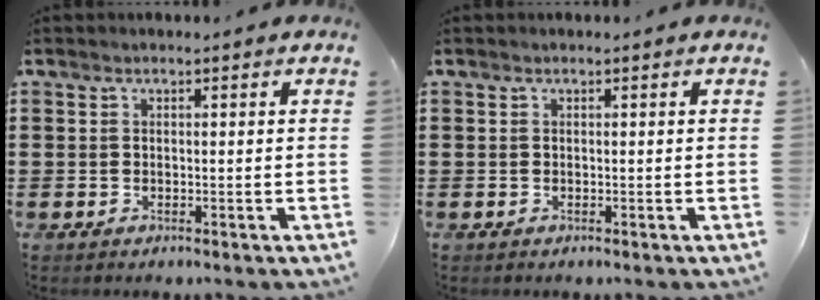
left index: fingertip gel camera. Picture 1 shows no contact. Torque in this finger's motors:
{"motor_torque": [-0.03, -0.03, 0.00, 0.00]}